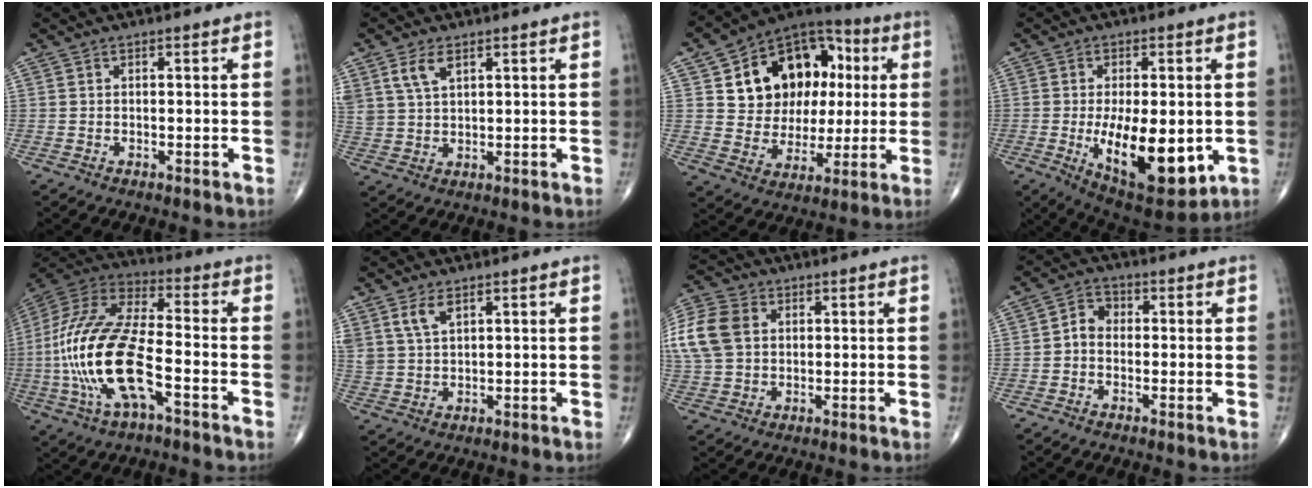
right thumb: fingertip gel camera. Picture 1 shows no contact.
{"total": 5.5, "force": [3.0, 3.0, 3.6], "torque": [-0.072, -0.008, 0.066]}
{"total": 20.2, "force": [4.9, 14.9, 12.7], "torque": [-0.140, 0.016, 0.085]}
{"total": 17.3, "force": [-3.0, 7.5, 15.3], "torque": [-0.228, -0.026, -0.028]}
{"total": 22.2, "force": [-5.5, 8.8, 19.7], "torque": [-0.440, 0.025, -0.096]}
{"total": 5.0, "force": [2.8, 2.6, 3.2], "torque": [-0.063, -0.008, 0.062]}
{"total": 17.2, "force": [3.8, 13.1, 10.4], "torque": [-0.264, 0.029, 0.078]}
{"total": 3.9, "force": [-0.5, 3.2, 2.2], "torque": [-0.024, 0.016, -0.020]}